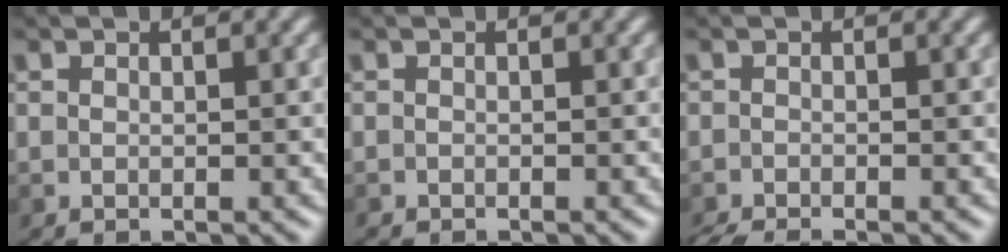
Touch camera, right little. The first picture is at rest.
{"total": 0.0}
{"total": 2.5, "force": [-2.0, 0.7, 1.2], "torque": [-0.023, -0.006, -0.033]}